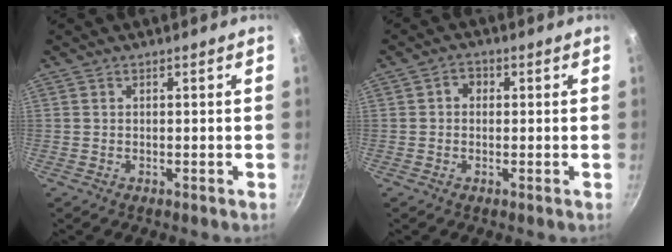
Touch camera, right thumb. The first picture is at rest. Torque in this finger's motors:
{"motor_torque": [0.40, 1.01, 0.41, 0.06, -0.01]}